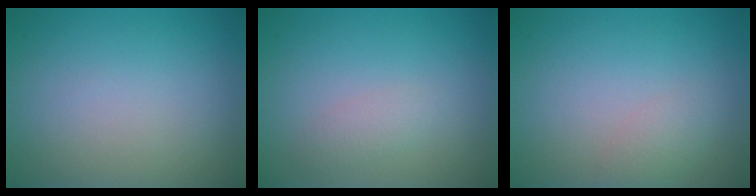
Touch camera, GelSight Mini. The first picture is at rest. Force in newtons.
{"total": 1.3, "press": 1.3, "slide": 0.0}
{"total": 1.5, "press": 1.5, "slide": 0.1}